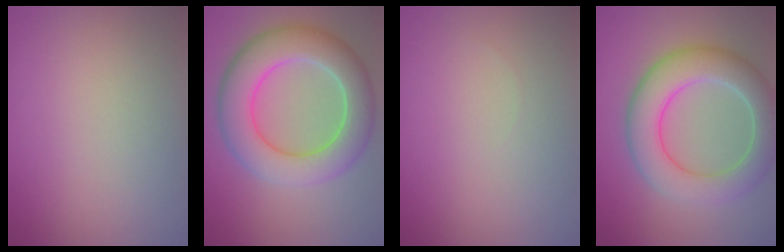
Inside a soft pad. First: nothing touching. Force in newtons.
{"total": 8.0, "press": 8.0, "slide": 0.5}
{"total": 0.0}
{"total": 7.1, "press": 7.1, "slide": 0.6}